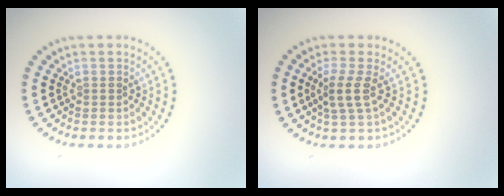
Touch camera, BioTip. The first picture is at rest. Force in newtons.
{"total": 2.1, "press": 1.6, "slide": 1.4}